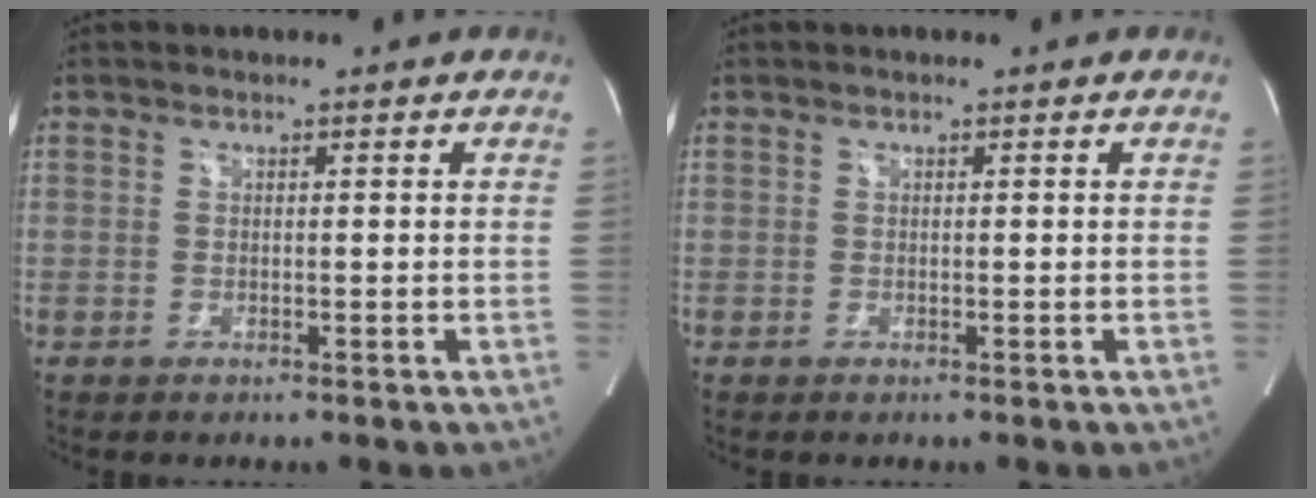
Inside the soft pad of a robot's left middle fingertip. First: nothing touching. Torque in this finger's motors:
{"motor_torque": [-0.04, 0.02, 0.05, 0.01]}